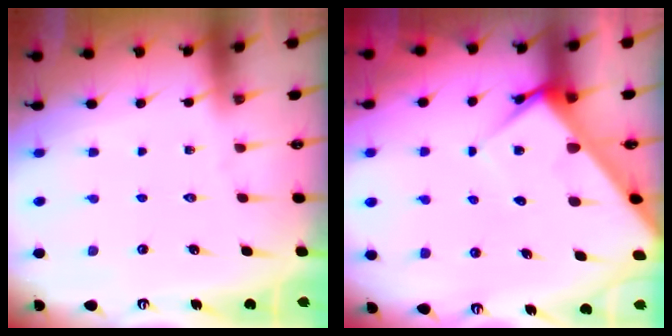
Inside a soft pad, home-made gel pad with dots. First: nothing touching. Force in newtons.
{"total": 6.2, "press": 6.2, "slide": 0.5}